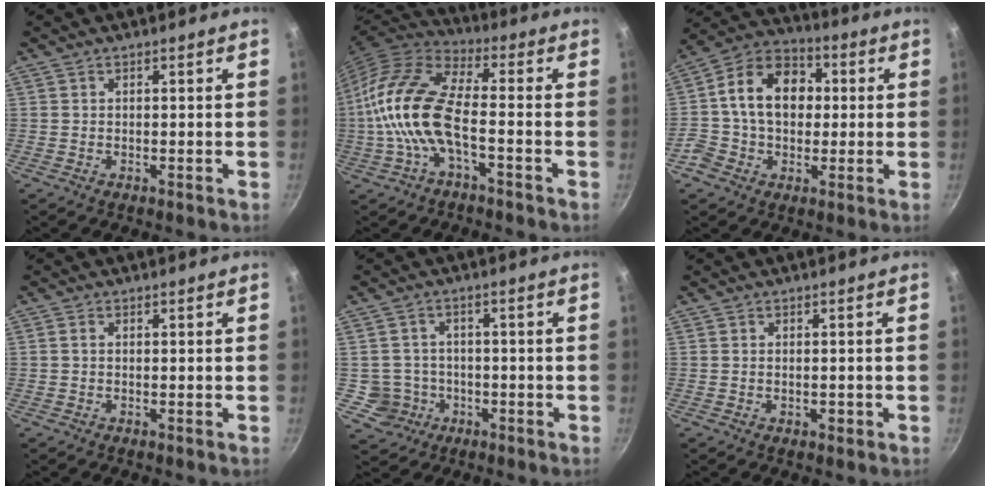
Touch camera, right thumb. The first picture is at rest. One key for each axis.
{"total": 15.3, "fx": -3.2, "fy": 6.6, "fz": 13.5, "tx": -0.272, "ty": 0.036, "tz": -0.079}
{"total": 14.6, "fx": 0.8, "fy": 11.4, "fz": 9.1, "tx": -0.122, "ty": 0.030, "tz": -0.007}
{"total": 0.8, "fx": 0.0, "fy": 0.6, "fz": 0.6, "tx": -0.011, "ty": 0.004, "tz": -0.001}
{"total": 5.7, "fx": -1.6, "fy": 5.4, "fz": 0.3, "tx": 0.019, "ty": 0.026, "tz": -0.018}
{"total": 1.4, "fx": -0.4, "fy": 0.9, "fz": 1.0, "tx": -0.013, "ty": 0.001, "tz": -0.007}